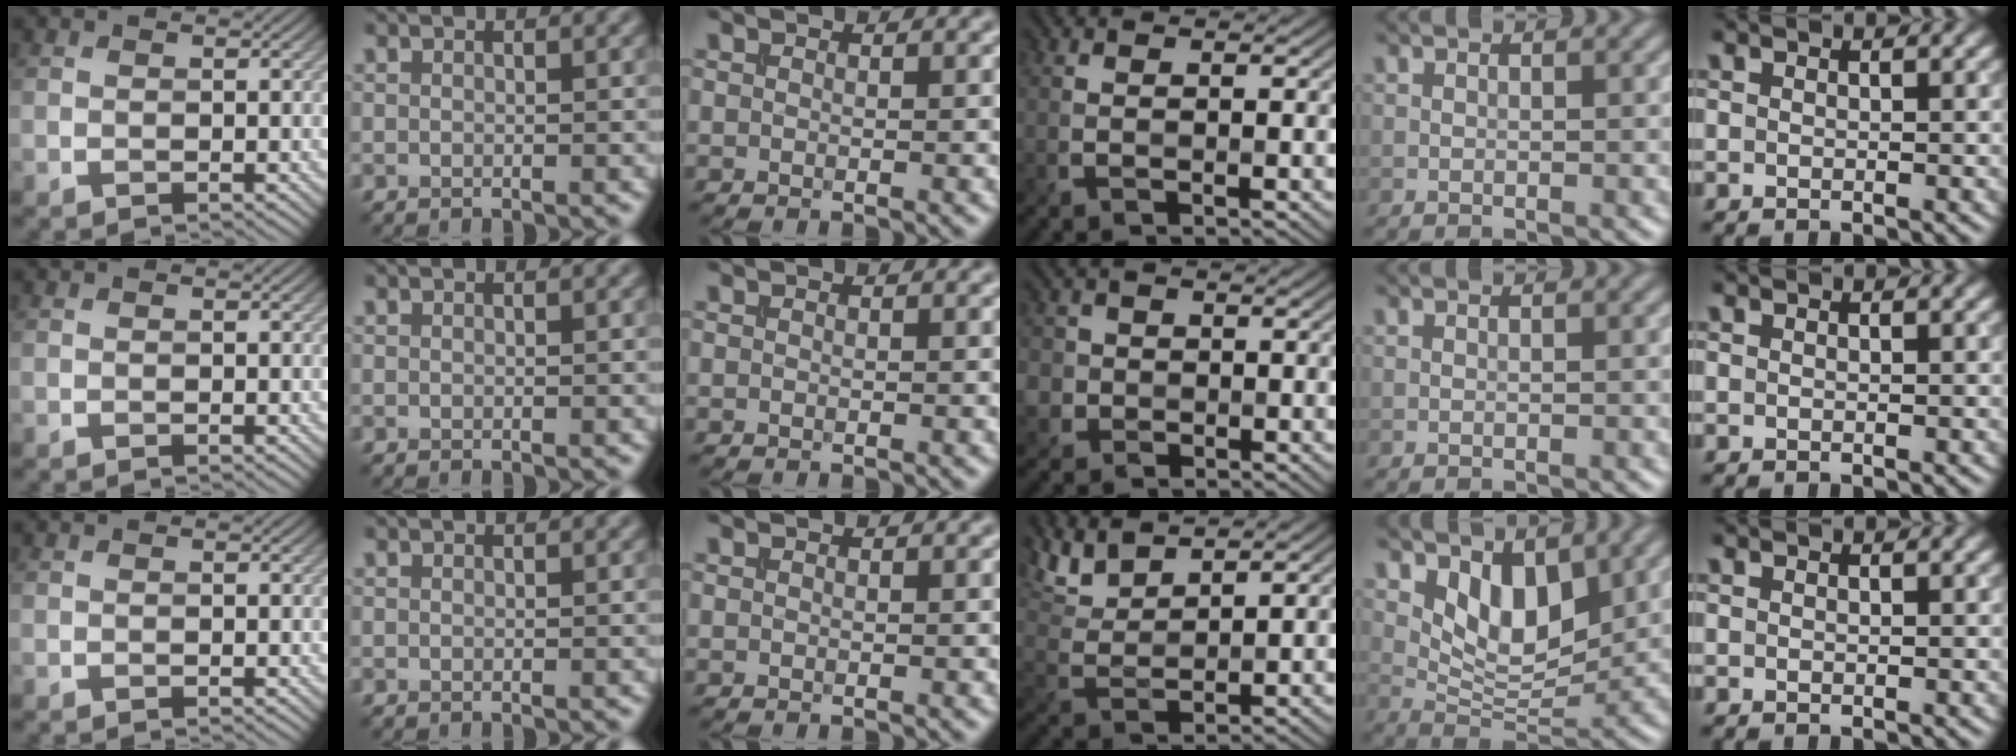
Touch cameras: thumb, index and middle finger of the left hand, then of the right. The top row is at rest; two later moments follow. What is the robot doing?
{"motion": "extract", "object": "file holder"}